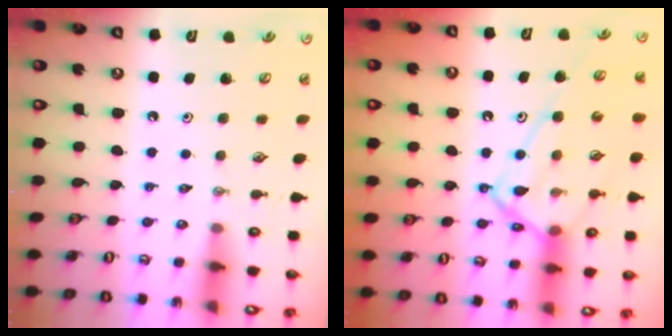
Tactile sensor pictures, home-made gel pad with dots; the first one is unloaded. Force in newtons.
{"total": 15.4, "press": 15.3, "slide": 1.1}